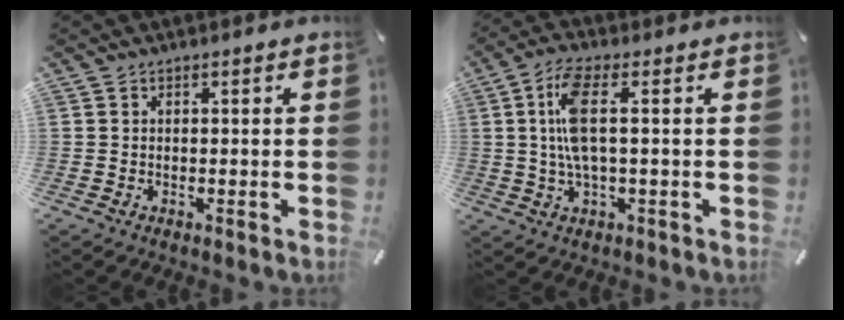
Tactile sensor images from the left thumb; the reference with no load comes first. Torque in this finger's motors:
{"motor_torque": [0.42, 0.36, 0.55, 0.34, 0.13]}